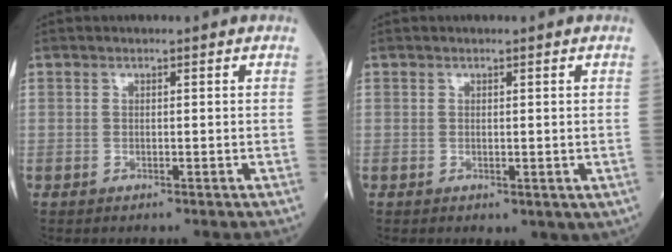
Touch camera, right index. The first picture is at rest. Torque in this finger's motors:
{"motor_torque": [-0.12, -0.23, -0.05, -0.06]}